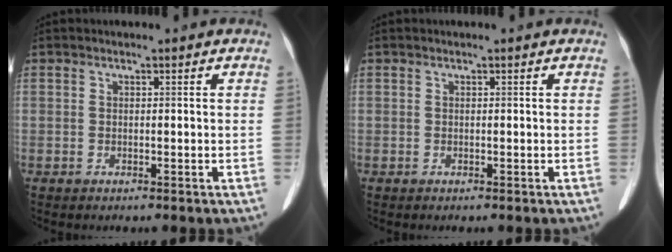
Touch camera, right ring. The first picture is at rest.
{"total": 0.0}